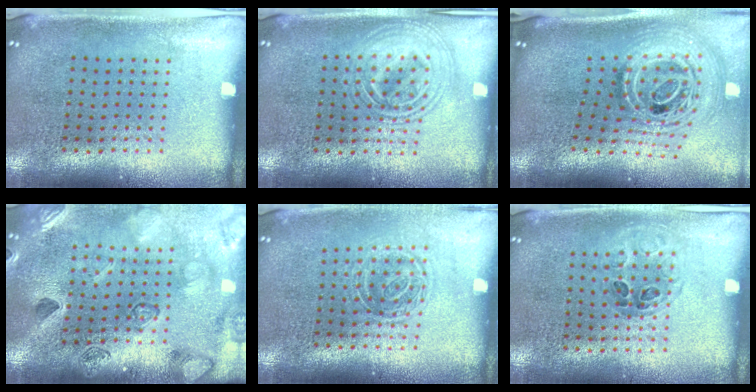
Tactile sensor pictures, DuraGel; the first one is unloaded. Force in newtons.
{"total": 2.7, "press": 2.7, "slide": 0.3}
{"total": 3.0, "press": 2.1, "slide": 2.3}
{"total": 2.3, "press": 2.3, "slide": 0.2}
{"total": 1.3, "press": 1.1, "slide": 0.7}
{"total": 1.0, "press": 0.7, "slide": 0.6}